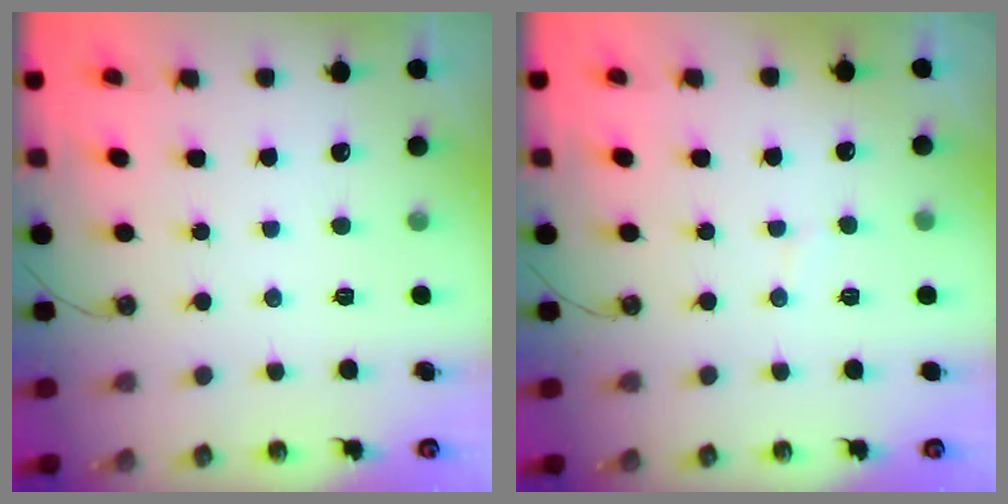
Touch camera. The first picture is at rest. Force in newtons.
{"total": 3.6, "press": 3.6, "slide": 0.4}